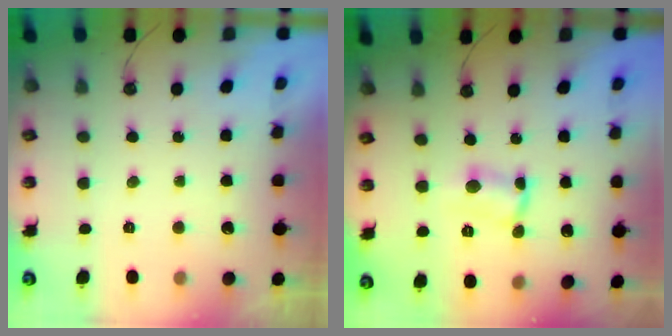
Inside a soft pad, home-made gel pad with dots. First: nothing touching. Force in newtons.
{"total": 1.8, "press": 1.6, "slide": 0.7}